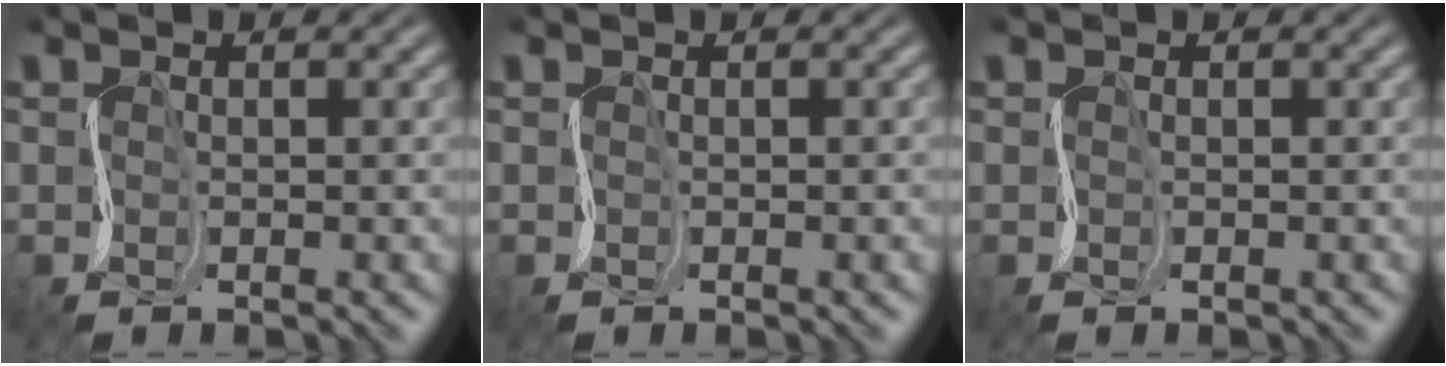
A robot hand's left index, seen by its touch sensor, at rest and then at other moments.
{"total": 0.7, "force": [-0.2, 0.2, 0.6], "torque": [-0.001, 0.001, -0.007]}
{"total": 0.0}